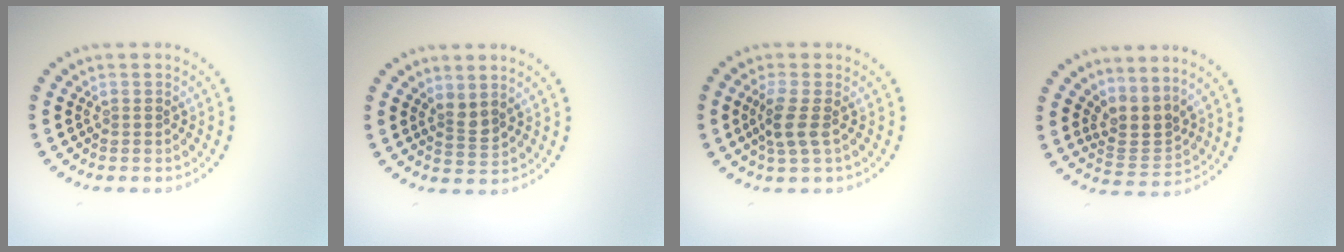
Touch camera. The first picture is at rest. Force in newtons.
{"total": 1.7, "press": 1.3, "slide": 1.2}
{"total": 2.4, "press": 2.0, "slide": 1.4}
{"total": 3.0, "press": 2.1, "slide": 2.1}